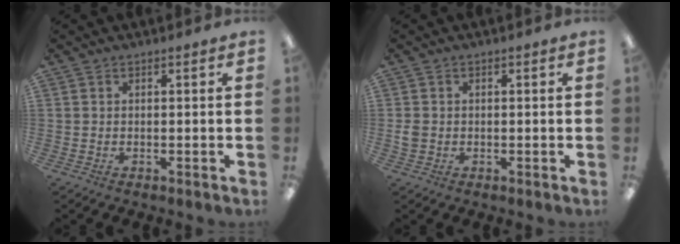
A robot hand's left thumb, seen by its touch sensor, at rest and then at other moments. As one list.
[{"total": 2.1, "force": [-0.3, 1.8, 1.1], "torque": [-0.018, 0.005, -0.005]}]